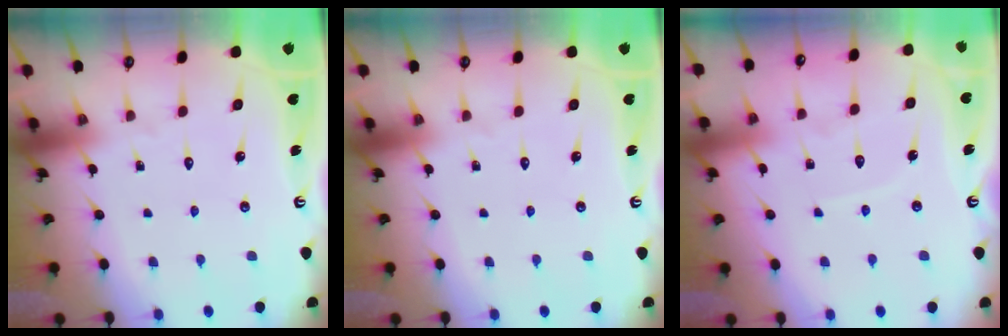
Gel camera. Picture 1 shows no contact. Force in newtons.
{"total": 0.0}
{"total": 5.0, "press": 5.0, "slide": 0.2}